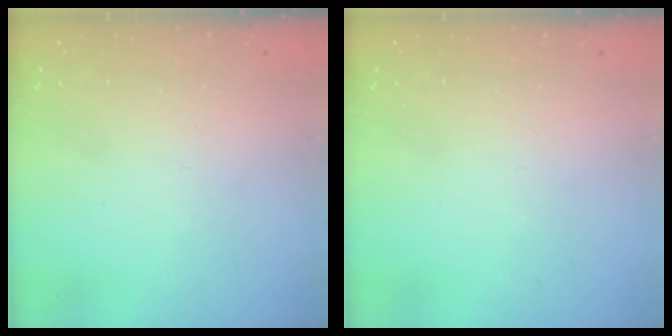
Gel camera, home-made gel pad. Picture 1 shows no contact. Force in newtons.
{"total": 0.0}